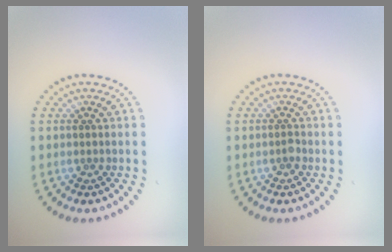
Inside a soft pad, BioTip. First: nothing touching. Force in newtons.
{"total": 0.6, "press": 0.5, "slide": 0.3}